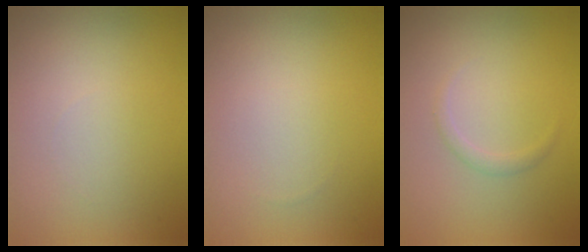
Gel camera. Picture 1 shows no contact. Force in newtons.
{"total": 0.0}
{"total": 0.9, "press": 0.9, "slide": 0.1}